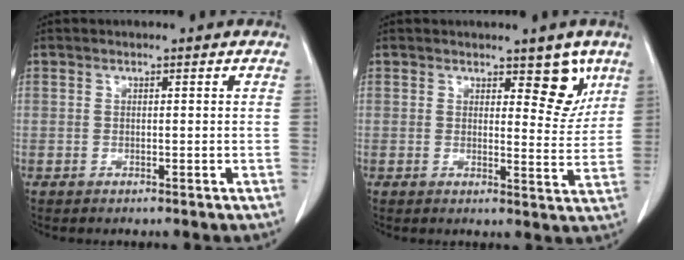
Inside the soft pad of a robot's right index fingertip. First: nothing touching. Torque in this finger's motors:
{"motor_torque": [0.44, 0.44, 0.10, 0.01]}